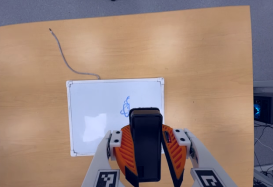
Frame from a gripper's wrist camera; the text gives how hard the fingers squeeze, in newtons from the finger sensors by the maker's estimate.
{"total": 12.1, "left": 11.3, "right": 12.8}